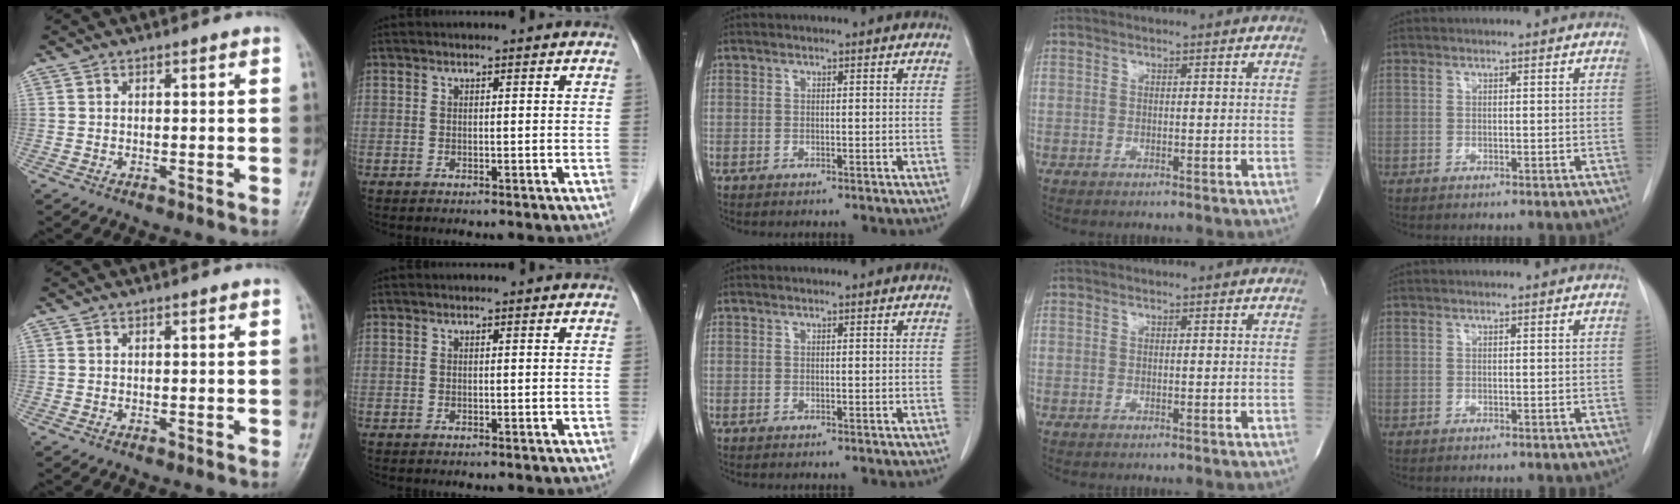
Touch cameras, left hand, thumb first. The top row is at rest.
{}